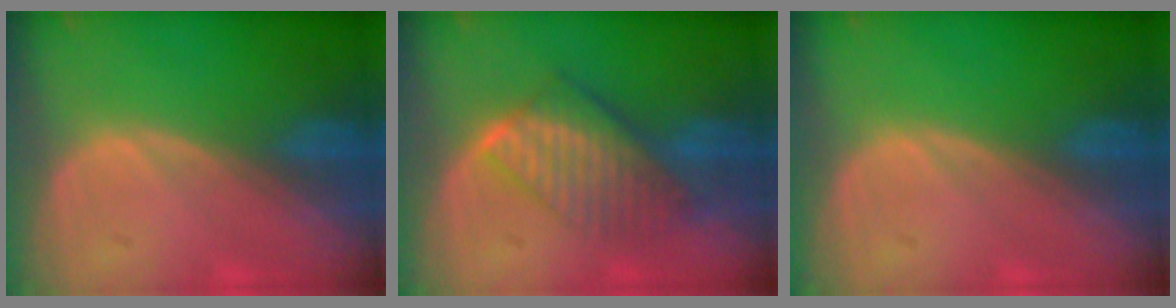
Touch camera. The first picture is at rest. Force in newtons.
{"total": 7.7, "press": 6.9, "slide": 3.5}
{"total": 0.0}